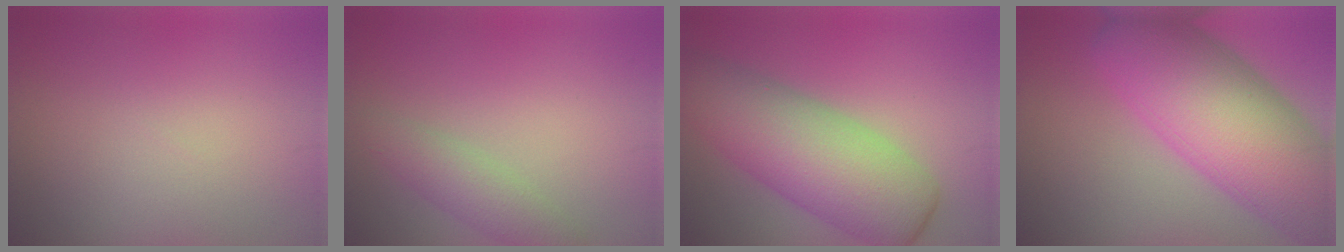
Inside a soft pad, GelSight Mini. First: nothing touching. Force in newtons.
{"total": 2.7, "press": 2.7, "slide": 0.0}
{"total": 8.9, "press": 8.9, "slide": 0.4}
{"total": 13.7, "press": 13.7, "slide": 0.6}